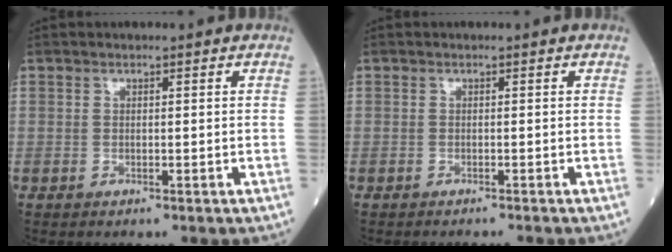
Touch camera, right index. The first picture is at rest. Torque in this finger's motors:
{"motor_torque": [0.00, -2.14, 0.40, 0.12]}